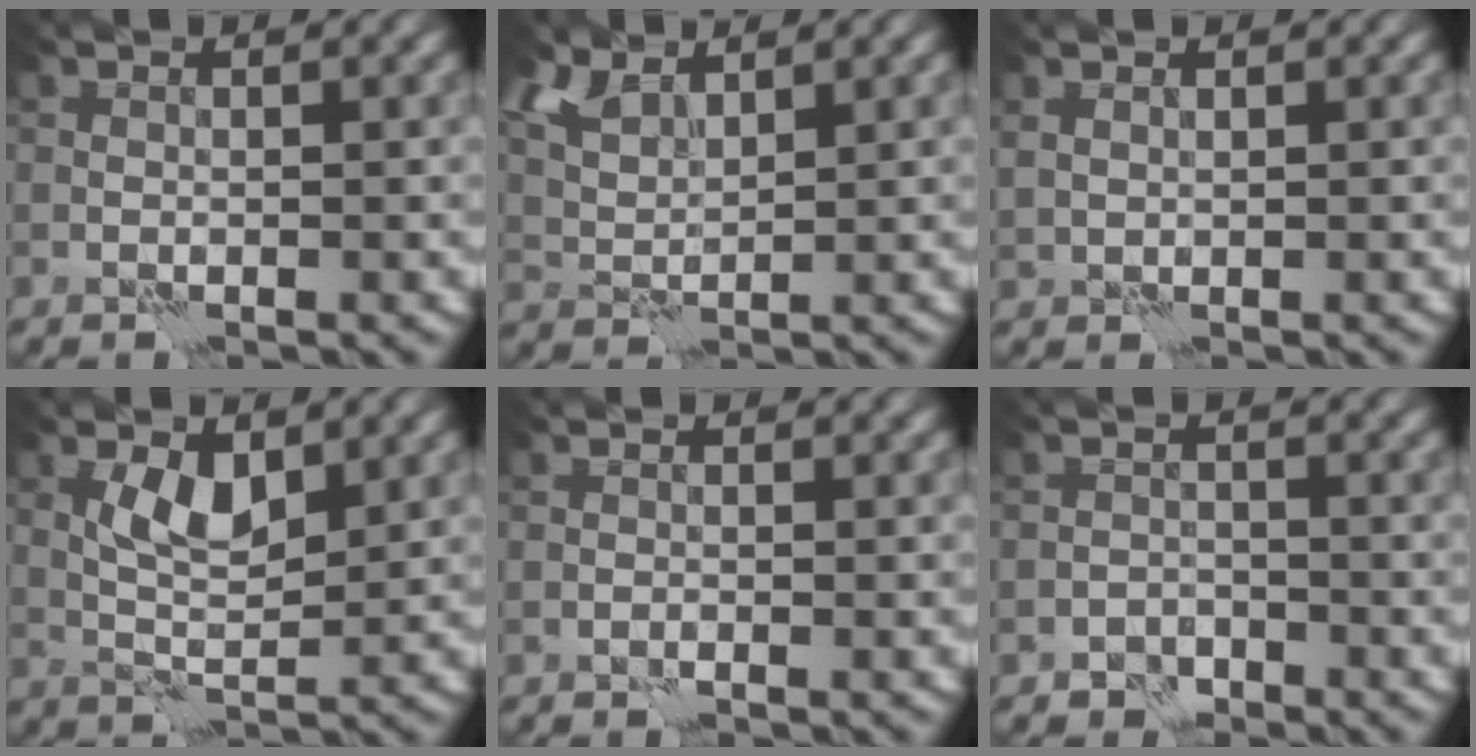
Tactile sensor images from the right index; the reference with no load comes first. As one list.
[{"total": 3.6, "force": [2.9, 1.5, 1.6], "torque": [-0.050, 0.003, 0.061]}, {"total": 0.8, "force": [0.7, 0.3, 0.1], "torque": [-0.003, -0.003, 0.018]}, {"total": 3.0, "force": [1.5, 1.2, 2.4], "torque": [-0.048, -0.005, 0.031]}, {"total": 0.0}, {"total": 1.3, "force": [-1.1, 0.7, -0.1], "torque": [0.008, 0.005, -0.023]}]